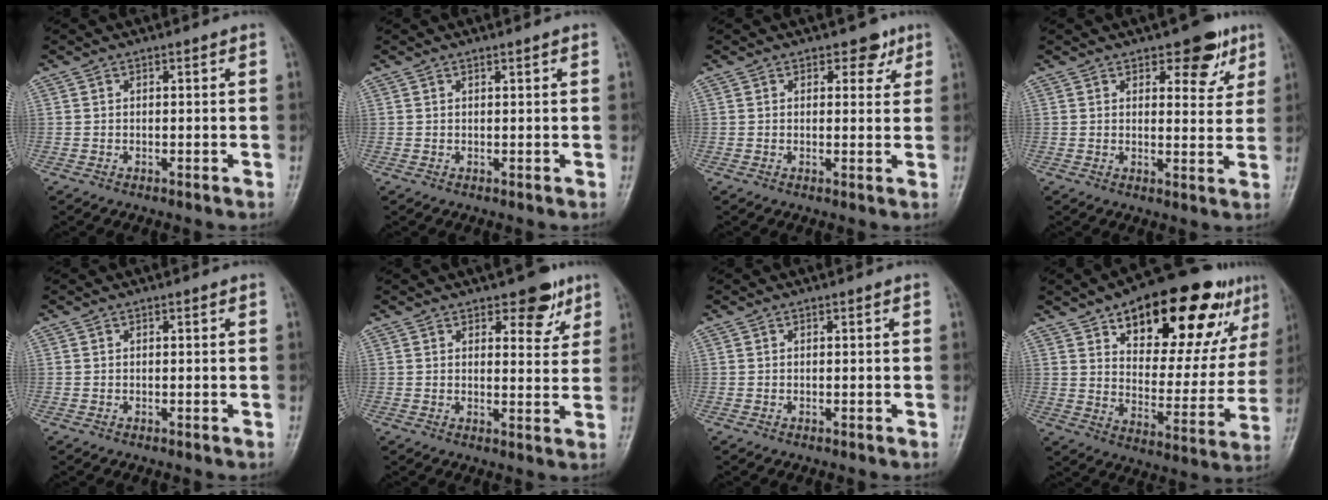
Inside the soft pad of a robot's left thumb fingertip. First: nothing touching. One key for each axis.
{"total": 0.8, "fx": 0.5, "fy": 0.2, "fz": 0.6, "tx": -0.007, "ty": 0.000, "tz": 0.007}
{"total": 3.7, "fx": 2.1, "fy": 2.4, "fz": 1.8, "tx": 0.005, "ty": -0.007, "tz": 0.025}
{"total": 7.4, "fx": 4.3, "fy": 3.7, "fz": 4.7, "tx": -0.026, "ty": -0.020, "tz": 0.055}
{"total": 0.0}
{"total": 6.5, "fx": 4.0, "fy": 3.2, "fz": 3.9, "tx": -0.019, "ty": -0.021, "tz": 0.052}
{"total": 0.0}
{"total": 26.3, "fx": 14.7, "fy": 11.4, "fz": 18.6, "tx": -0.217, "ty": -0.033, "tz": 0.220}